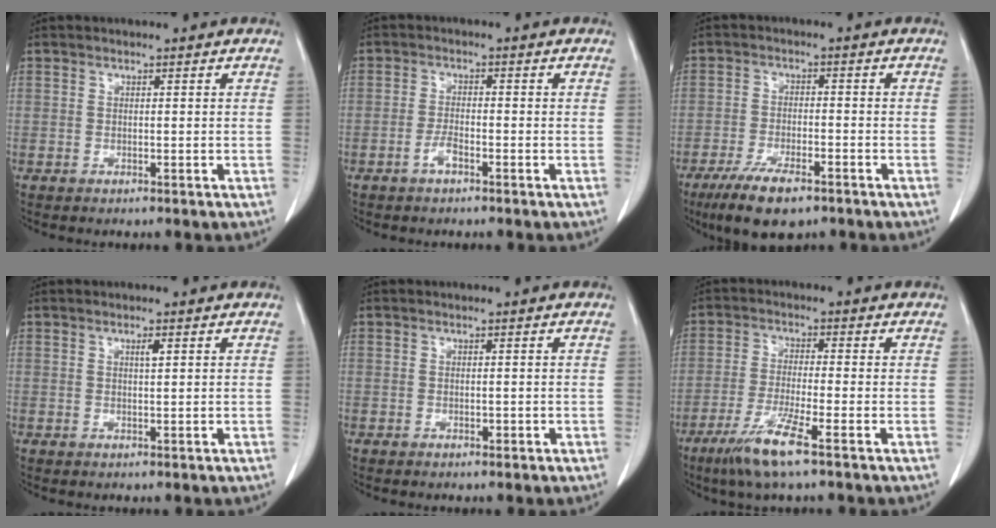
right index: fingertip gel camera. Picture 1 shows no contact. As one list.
[{"total": 2.3, "force": [-1.4, 0.5, 1.8], "torque": [-0.035, 0.002, -0.029]}, {"total": 8.4, "force": [-5.7, 2.5, 5.6], "torque": [-0.103, -0.012, -0.095]}, {"total": 1.0, "force": [0.4, 0.1, 0.9], "torque": [-0.018, 0.000, 0.008]}, {"total": 0.5, "force": [-0.2, 0.3, 0.3], "torque": [-0.007, 0.000, -0.001]}, {"total": 7.6, "force": [-4.5, -0.3, 6.1], "torque": [-0.123, -0.021, -0.086]}]